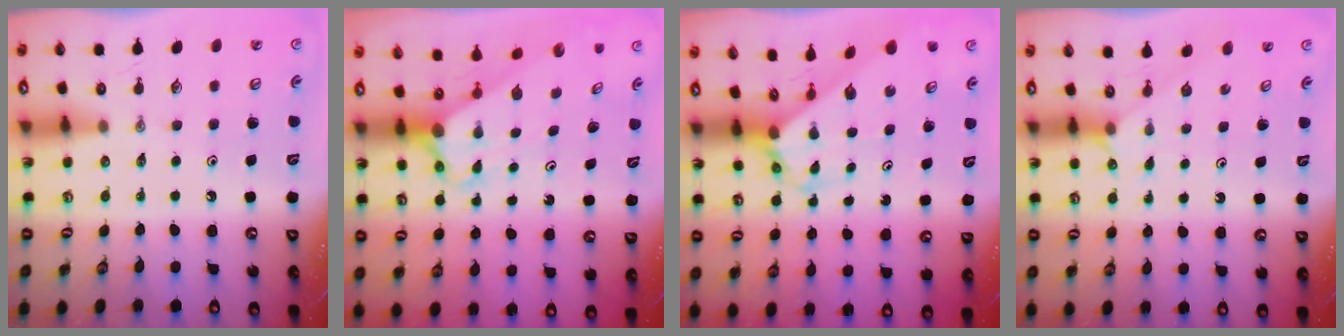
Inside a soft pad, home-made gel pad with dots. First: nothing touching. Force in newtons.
{"total": 2.9, "press": 2.9, "slide": 0.2}
{"total": 2.5, "press": 2.5, "slide": 0.2}
{"total": 2.0, "press": 1.9, "slide": 0.4}